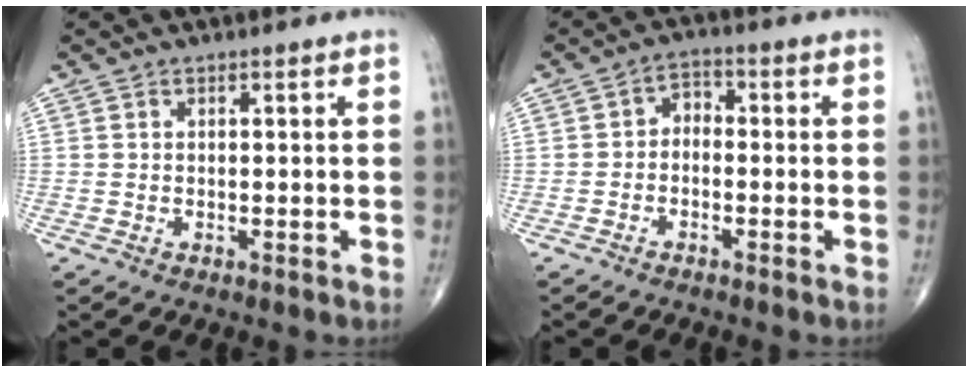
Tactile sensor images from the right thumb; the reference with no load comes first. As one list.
[{"total": 3.2, "force": [-0.8, 2.4, 2.1], "torque": [-0.019, 0.022, -0.027]}]